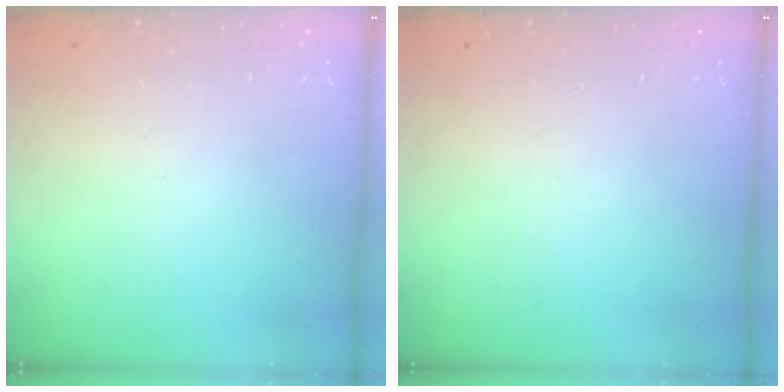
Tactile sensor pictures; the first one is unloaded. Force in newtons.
{"total": 0.0}